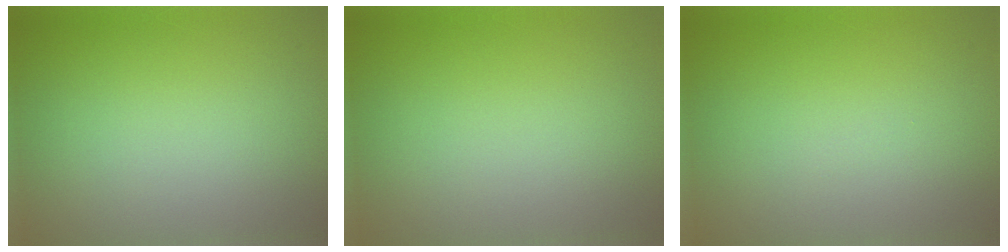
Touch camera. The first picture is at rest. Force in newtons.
{"total": 0.0}
{"total": 0.0}